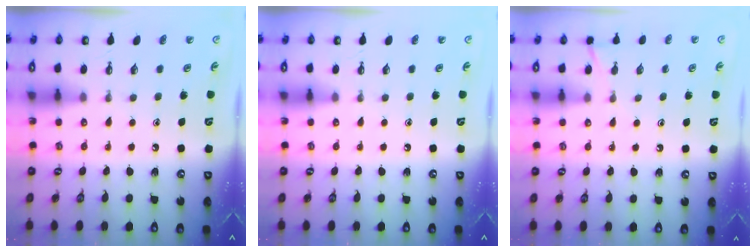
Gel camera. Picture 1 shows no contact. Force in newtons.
{"total": 0.0}
{"total": 4.4, "press": 4.4, "slide": 0.5}